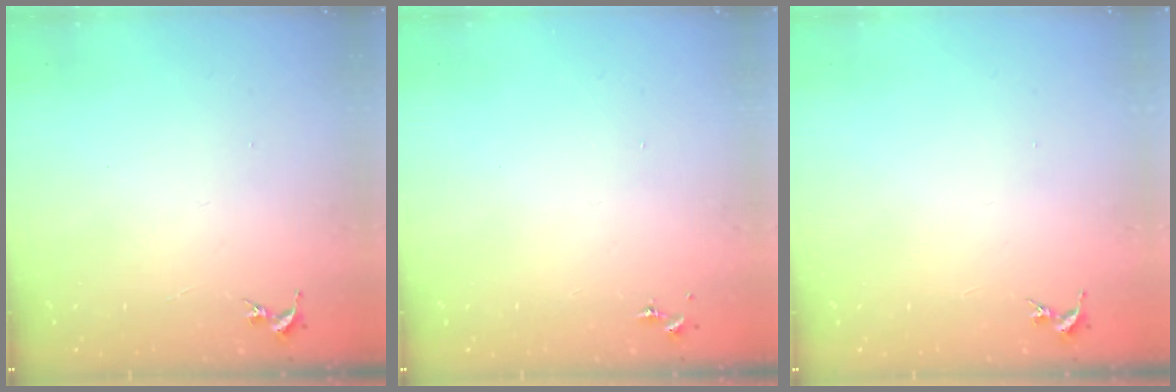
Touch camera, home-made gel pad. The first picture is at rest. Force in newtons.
{"total": 0.0}
{"total": 0.0}